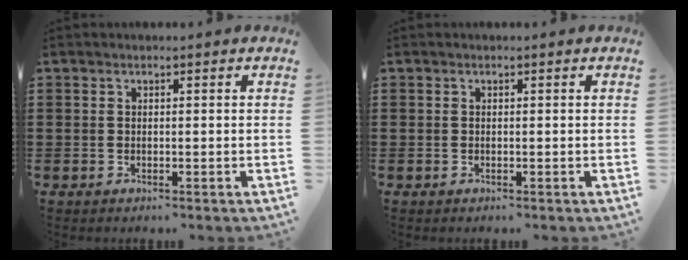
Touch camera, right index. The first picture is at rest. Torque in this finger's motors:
{"motor_torque": [0.80, 1.33, 0.00, 0.01]}